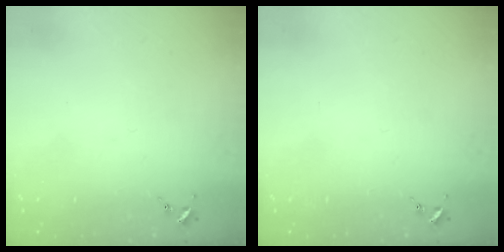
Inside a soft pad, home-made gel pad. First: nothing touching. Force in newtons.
{"total": 0.0}